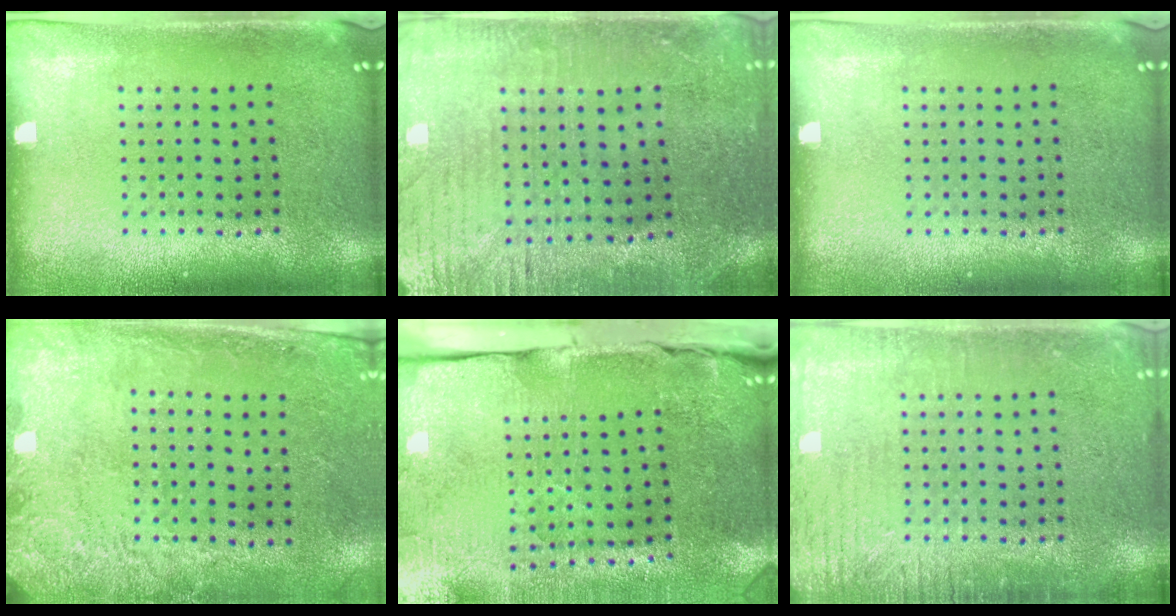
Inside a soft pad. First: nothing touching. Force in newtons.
{"total": 1.1, "press": 1.0, "slide": 0.4}
{"total": 0.0}
{"total": 2.8, "press": 1.9, "slide": 2.0}
{"total": 4.5, "press": 3.7, "slide": 2.5}
{"total": 3.0, "press": 3.0, "slide": 0.3}